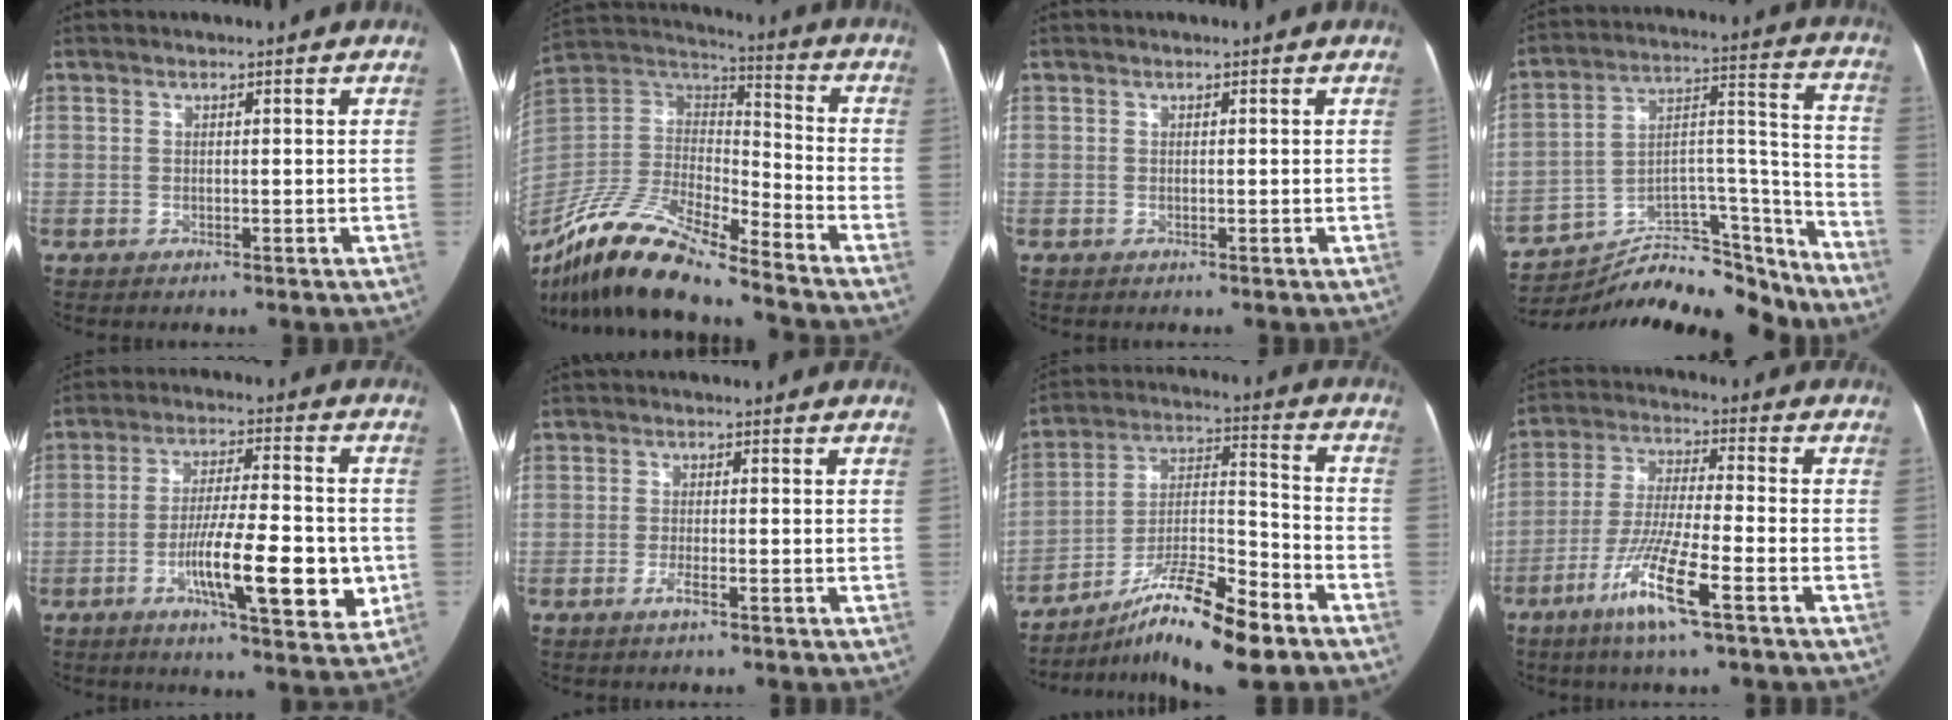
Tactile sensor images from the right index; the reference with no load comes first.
{"total": 18.0, "force": [-15.0, 3.4, 9.3], "torque": [-0.185, 0.020, -0.285]}
{"total": 0.0}
{"total": 20.8, "force": [-19.3, 5.2, 5.6], "torque": [-0.092, 0.055, -0.300]}
{"total": 14.4, "force": [-4.0, 3.0, 13.5], "torque": [-0.211, 0.001, -0.062]}
{"total": 2.0, "force": [-1.2, 0.2, 1.5], "torque": [-0.029, 0.000, -0.023]}
{"total": 16.4, "force": [-11.6, 1.9, 11.4], "torque": [-0.211, -0.003, -0.197]}
{"total": 11.4, "force": [-6.0, 0.3, 9.7], "torque": [-0.196, -0.019, -0.115]}